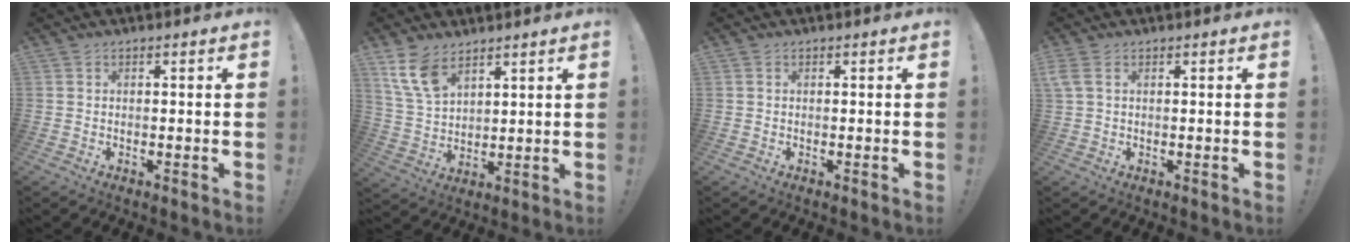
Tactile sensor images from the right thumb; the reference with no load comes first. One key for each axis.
{"total": 10.1, "fx": 6.7, "fy": 5.5, "fz": 5.2, "tx": -0.104, "ty": -0.027, "tz": 0.135}
{"total": 0.0}
{"total": 2.9, "fx": 1.2, "fy": 1.3, "fz": 2.3, "tx": -0.047, "ty": 0.004, "tz": 0.024}